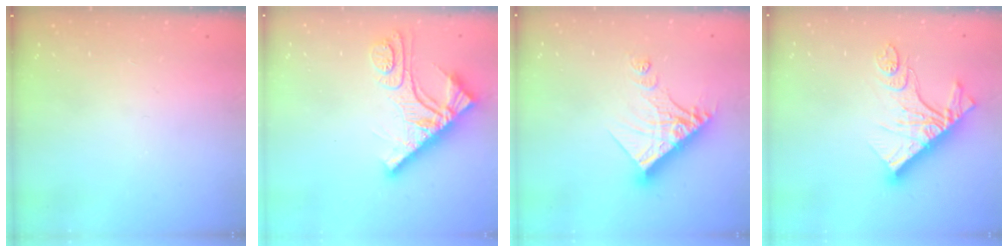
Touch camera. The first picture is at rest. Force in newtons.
{"total": 11.8, "press": 11.8, "slide": 1.2}
{"total": 14.6, "press": 14.5, "slide": 1.3}
{"total": 15.3, "press": 15.3, "slide": 1.3}